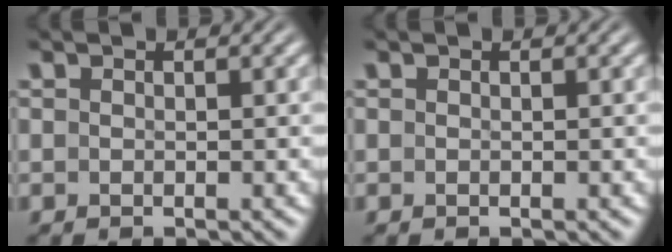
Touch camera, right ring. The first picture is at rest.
{"total": 0.0}